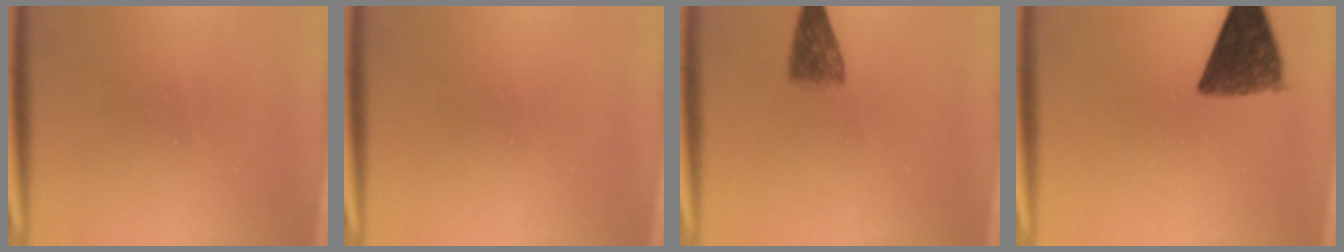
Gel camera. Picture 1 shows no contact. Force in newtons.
{"total": 0.0}
{"total": 4.1}
{"total": 9.7}